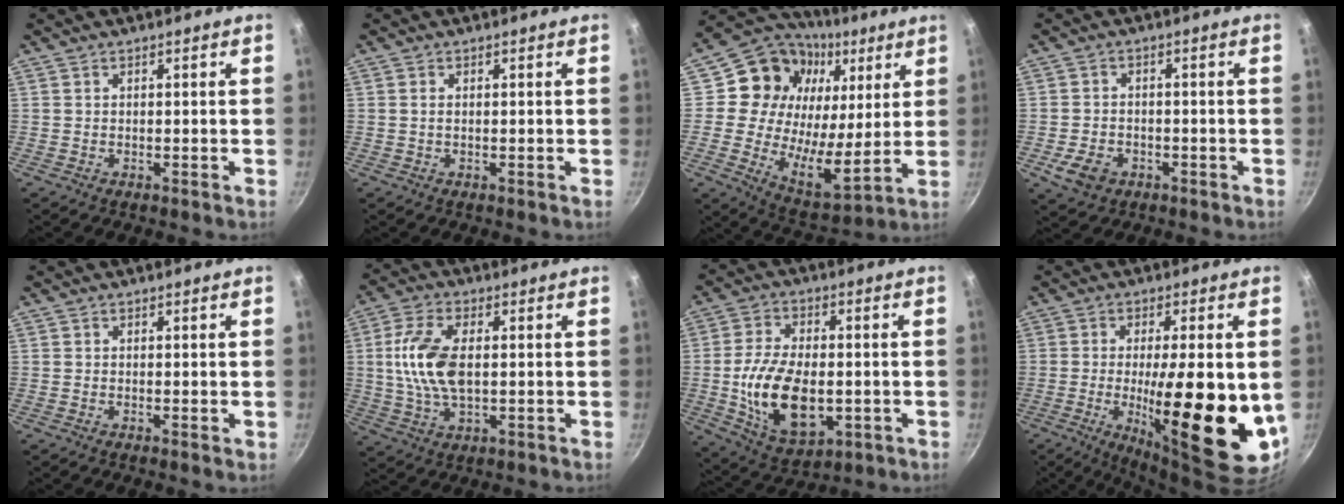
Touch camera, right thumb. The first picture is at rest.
{"total": 0.7, "force": [0.1, 0.4, 0.6], "torque": [-0.013, 0.001, 0.001]}
{"total": 21.0, "force": [7.2, 15.4, 12.3], "torque": [-0.179, -0.036, 0.115]}
{"total": 5.6, "force": [-2.3, 4.2, 3.0], "torque": [-0.052, 0.013, -0.035]}
{"total": 0.5, "force": [0.0, 0.1, 0.5], "torque": [-0.009, -0.002, -0.001]}
{"total": 11.5, "force": [0.9, 6.0, 9.7], "torque": [-0.190, 0.007, 0.014]}
{"total": 16.1, "force": [-2.1, 9.4, 12.9], "torque": [-0.221, 0.001, -0.026]}
{"total": 22.3, "force": [-2.4, 6.3, 21.3], "torque": [-0.302, -0.021, -0.029]}